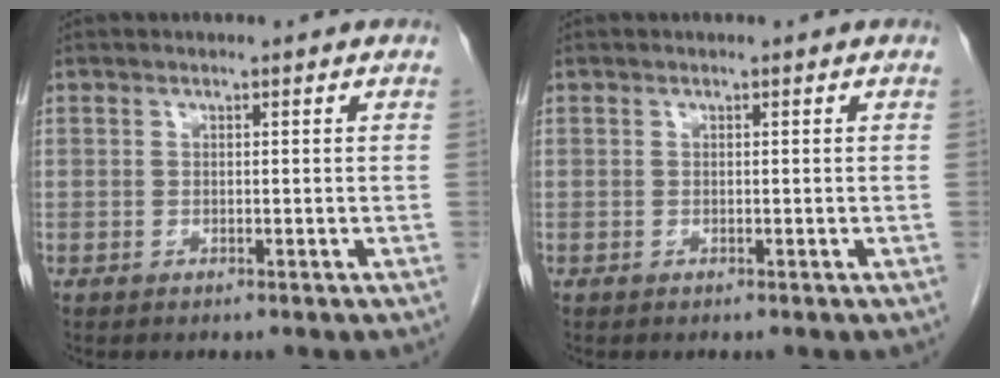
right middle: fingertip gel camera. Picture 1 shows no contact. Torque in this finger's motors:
{"motor_torque": [0.00, 0.04, 0.03, 0.00]}